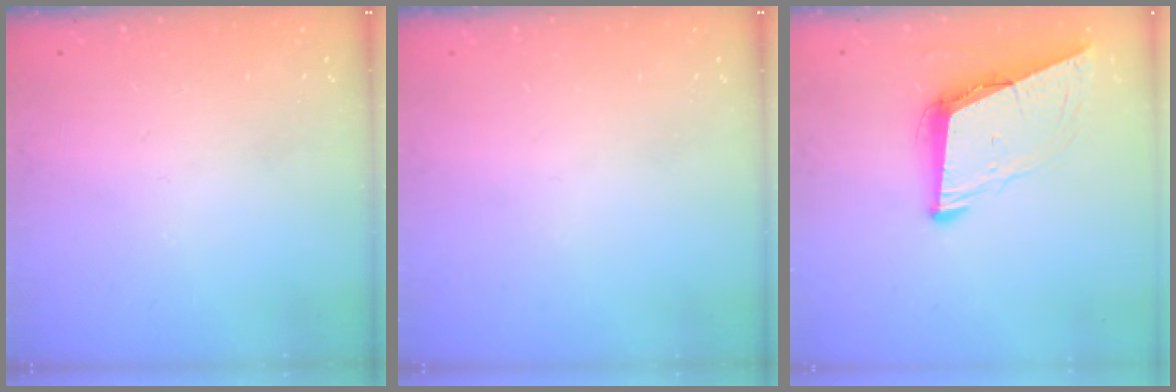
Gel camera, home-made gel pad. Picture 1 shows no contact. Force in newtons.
{"total": 0.0}
{"total": 8.6, "press": 7.7, "slide": 3.8}